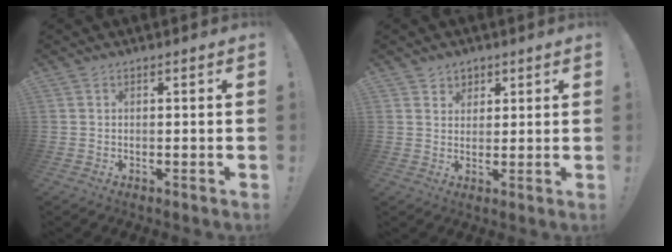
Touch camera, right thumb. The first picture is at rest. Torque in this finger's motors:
{"motor_torque": [-0.48, 0.13, 0.12, -0.09, 0.00]}